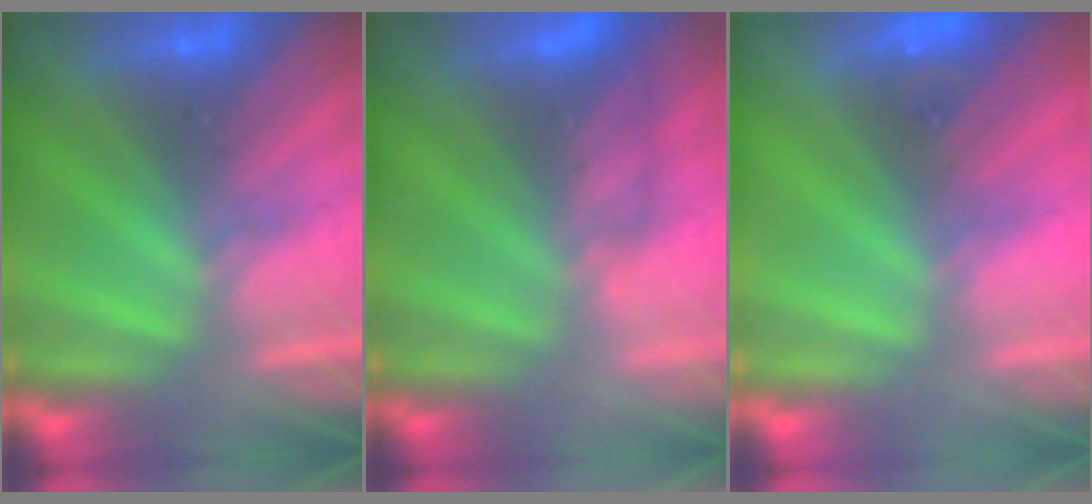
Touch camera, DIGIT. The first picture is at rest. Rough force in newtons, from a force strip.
{"total": 4.6}
{"total": 4.7}